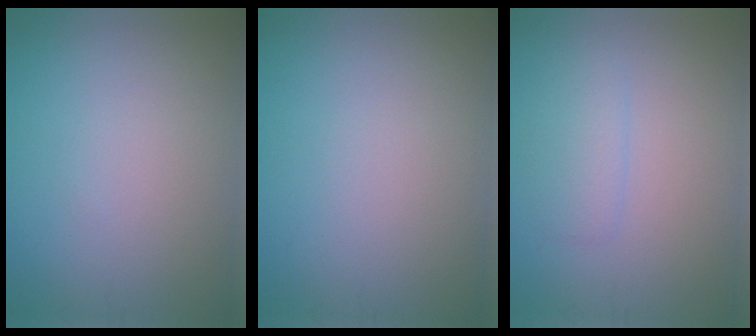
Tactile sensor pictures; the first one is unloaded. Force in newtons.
{"total": 0.0}
{"total": 1.7, "press": 1.7, "slide": 0.0}